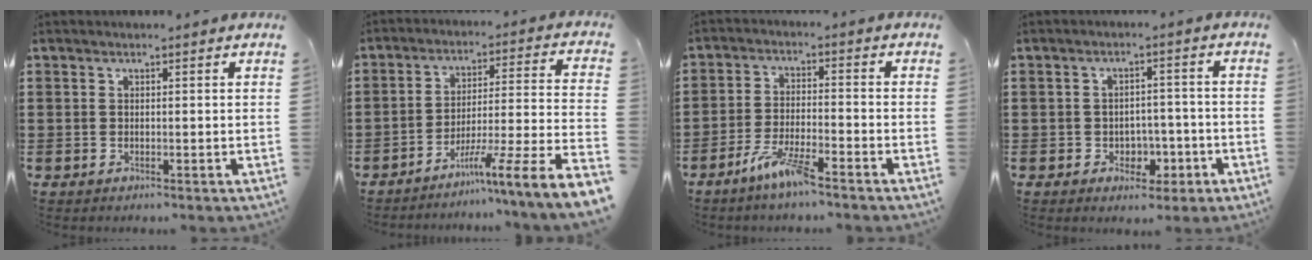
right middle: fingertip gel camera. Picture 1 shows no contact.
{"total": 6.0, "force": [-4.4, -1.1, 3.9], "torque": [-0.063, -0.036, -0.096]}
{"total": 5.9, "force": [-4.3, 0.5, 4.0], "torque": [-0.090, -0.009, -0.082]}
{"total": 3.7, "force": [-1.8, 2.7, 1.7], "torque": [-0.029, 0.003, -0.039]}